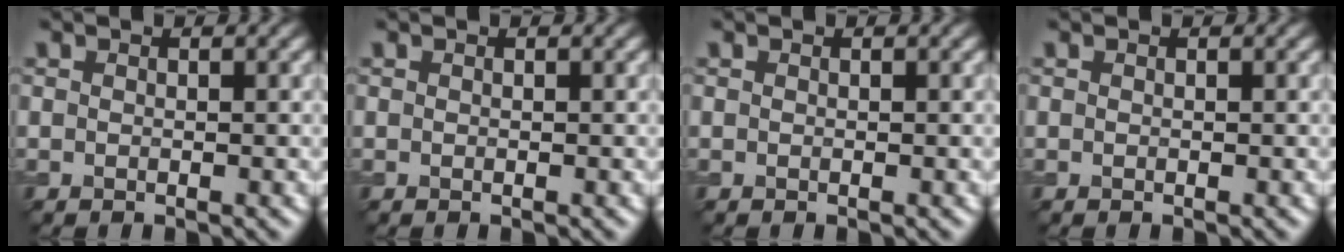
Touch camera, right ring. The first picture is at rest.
{"total": 0.0}
{"total": 0.0}
{"total": 0.0}